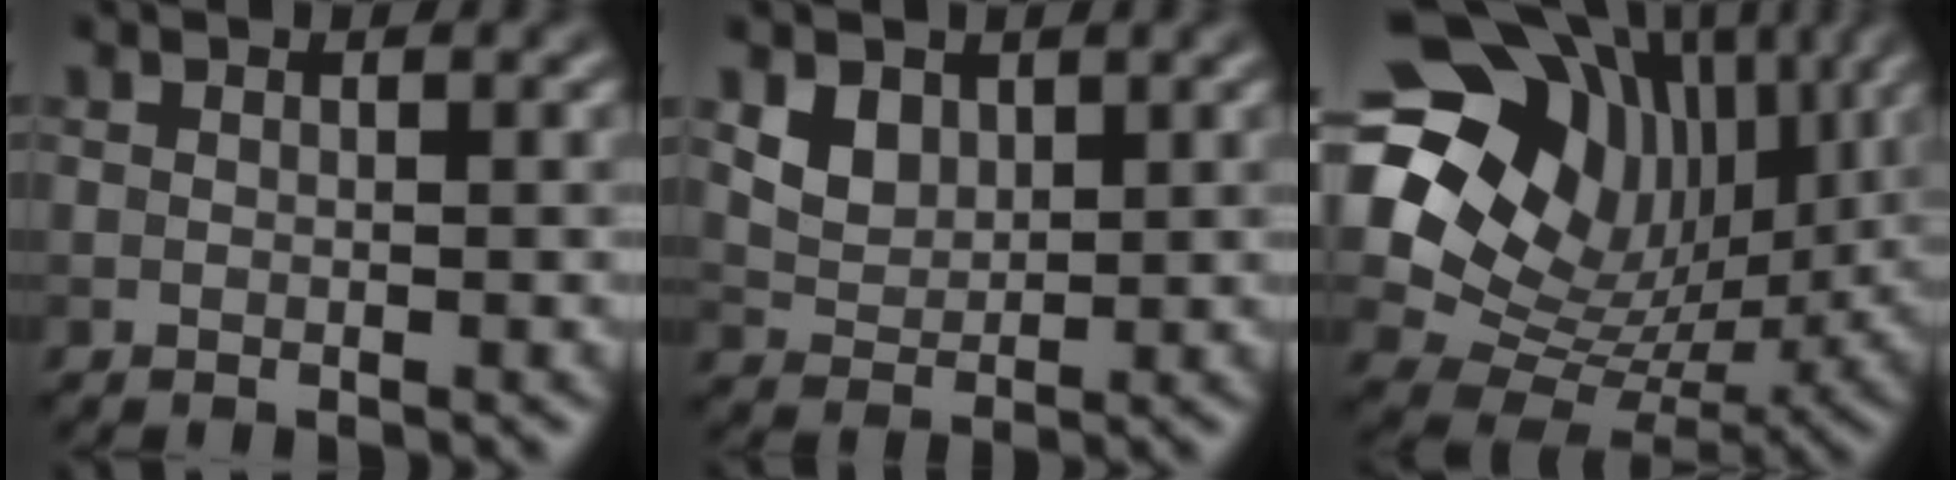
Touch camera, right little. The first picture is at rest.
{"total": 2.6, "force": [1.4, 1.9, 1.3], "torque": [-0.032, -0.010, 0.031]}
{"total": 16.9, "force": [5.0, 13.0, 9.4], "torque": [-0.198, 0.010, 0.098]}